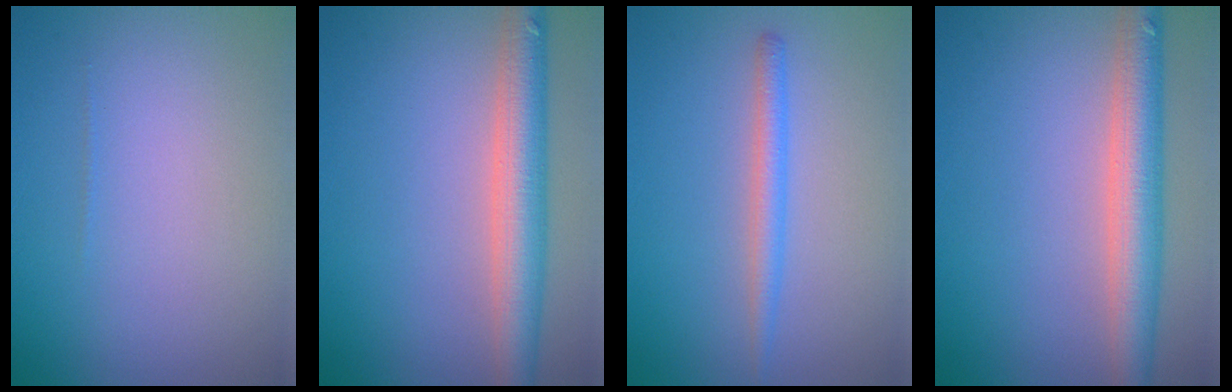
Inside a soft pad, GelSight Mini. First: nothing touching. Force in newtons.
{"total": 5.9, "press": 5.9, "slide": 0.4}
{"total": 2.1, "press": 2.1, "slide": 0.1}
{"total": 5.9, "press": 5.9, "slide": 0.4}